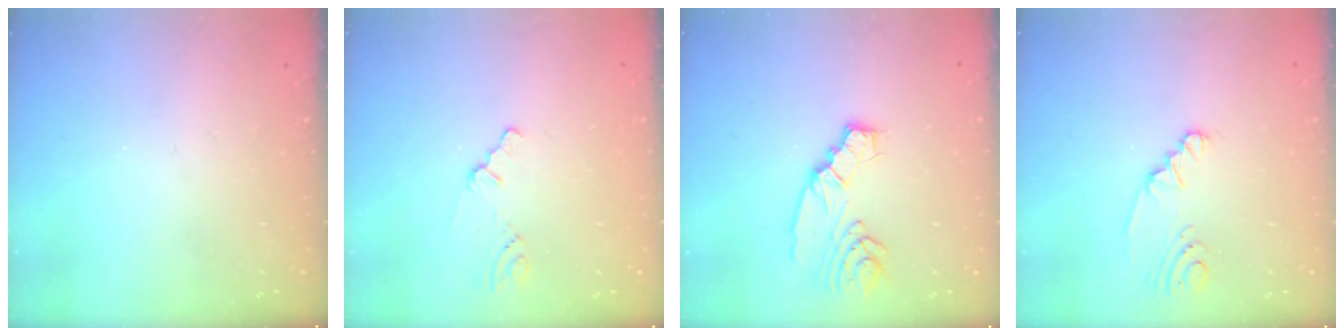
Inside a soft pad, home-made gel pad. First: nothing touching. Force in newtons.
{"total": 0.8, "press": 0.8, "slide": 0.2}
{"total": 6.6, "press": 6.6, "slide": 0.7}
{"total": 2.6, "press": 2.4, "slide": 0.9}